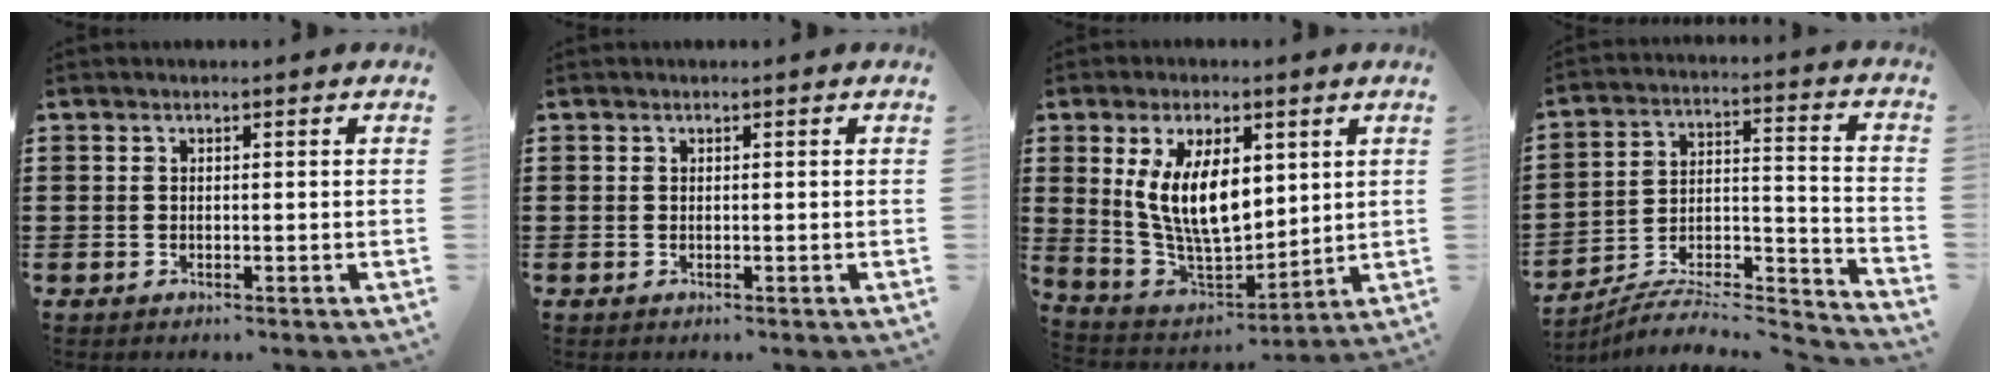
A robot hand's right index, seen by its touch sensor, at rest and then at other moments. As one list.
[{"total": 0.0}, {"total": 11.3, "force": [2.8, 5.5, 9.5], "torque": [-0.201, -0.001, 0.049]}, {"total": 6.4, "force": [-6.0, 1.0, 1.8], "torque": [-0.029, -0.007, -0.122]}]